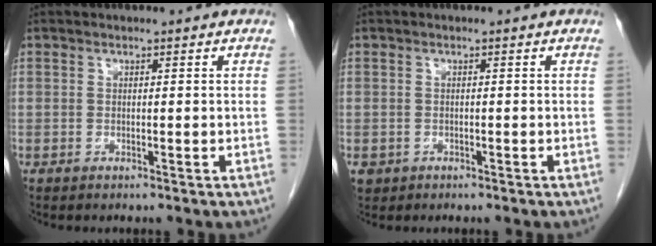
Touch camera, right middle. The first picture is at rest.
{"total": 1.4, "force": [-0.6, 1.3, 0.3], "torque": [-0.006, 0.004, -0.003]}